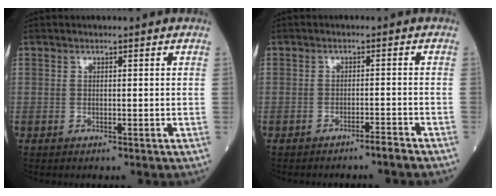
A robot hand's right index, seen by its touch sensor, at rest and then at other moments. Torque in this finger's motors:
{"motor_torque": [-0.12, -0.06, -0.06, 0.00]}